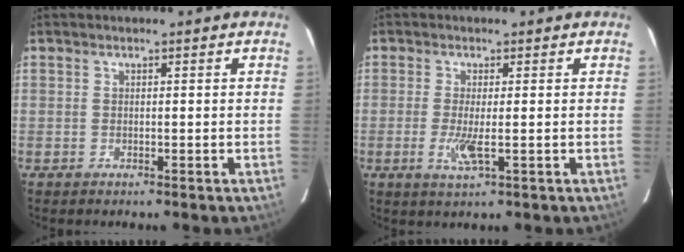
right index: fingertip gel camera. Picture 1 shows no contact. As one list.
[{"total": 3.6, "force": [-0.7, 0.2, 3.5], "torque": [-0.076, -0.010, -0.011]}]